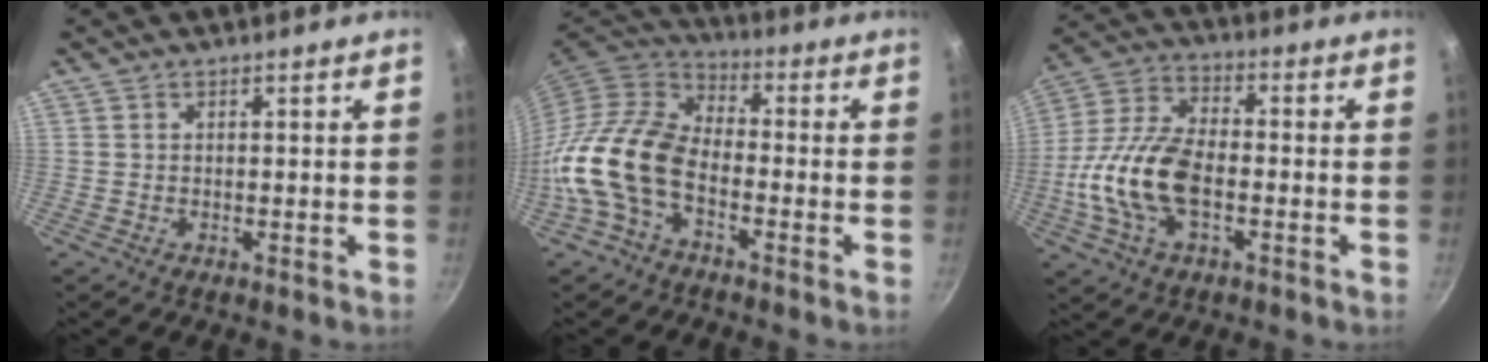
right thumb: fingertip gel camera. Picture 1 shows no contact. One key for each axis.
{"total": 13.2, "fx": -4.8, "fy": 8.1, "fz": 9.3, "tx": -0.166, "ty": 0.047, "tz": -0.112}
{"total": 15.8, "fx": -3.3, "fy": 8.5, "fz": 12.9, "tx": -0.249, "ty": 0.033, "tz": -0.078}